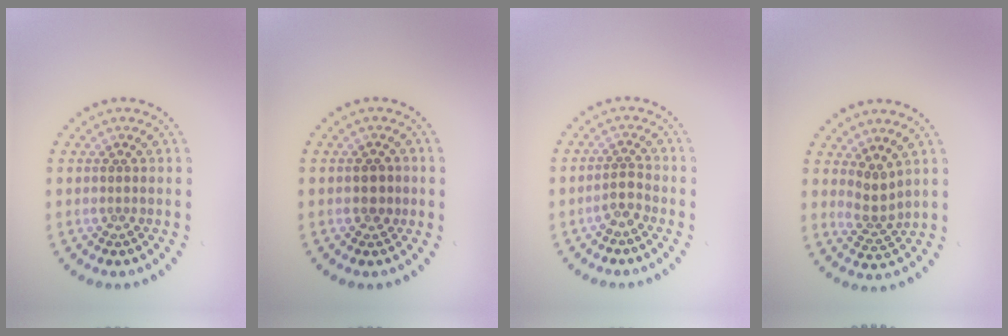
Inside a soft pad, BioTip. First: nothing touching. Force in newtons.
{"total": 1.6, "press": 1.6, "slide": 0.4}
{"total": 1.6, "press": 1.2, "slide": 1.0}
{"total": 2.1, "press": 1.6, "slide": 1.4}